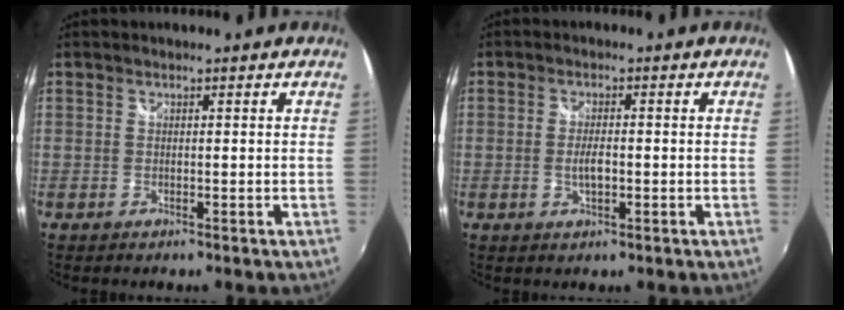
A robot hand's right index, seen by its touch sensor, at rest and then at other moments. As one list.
[{"total": 3.1, "force": [-0.6, 1.2, 2.7], "torque": [-0.051, -0.003, -0.011]}]